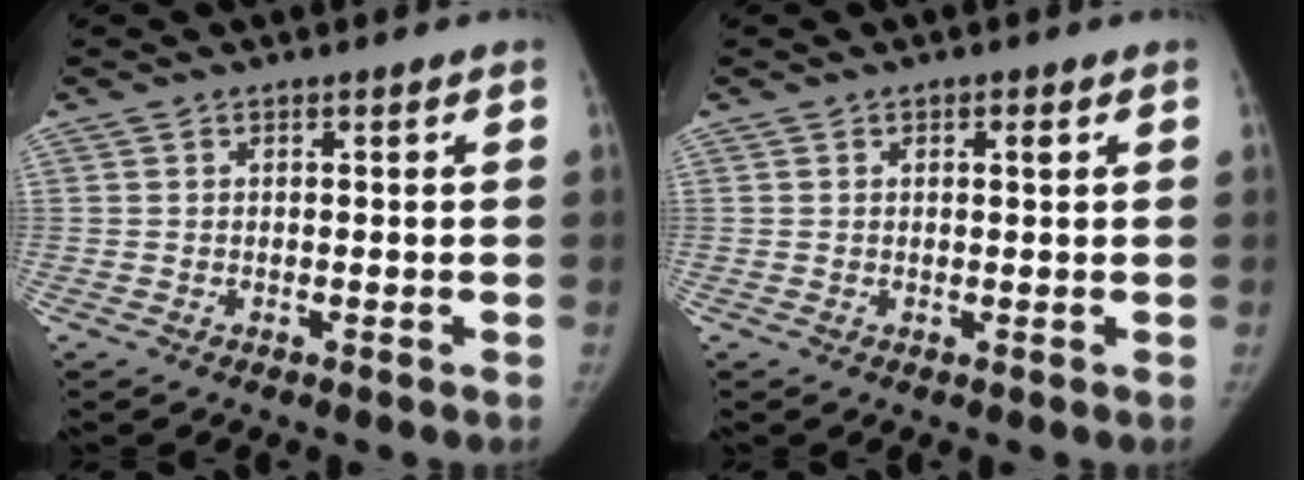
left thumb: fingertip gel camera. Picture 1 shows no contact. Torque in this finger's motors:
{"motor_torque": [-0.53, 0.16, -0.35, 0.00, 0.04]}